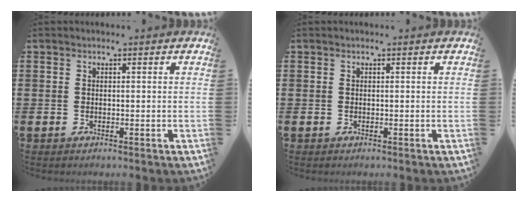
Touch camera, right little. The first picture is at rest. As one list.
[{"total": 0.0}]